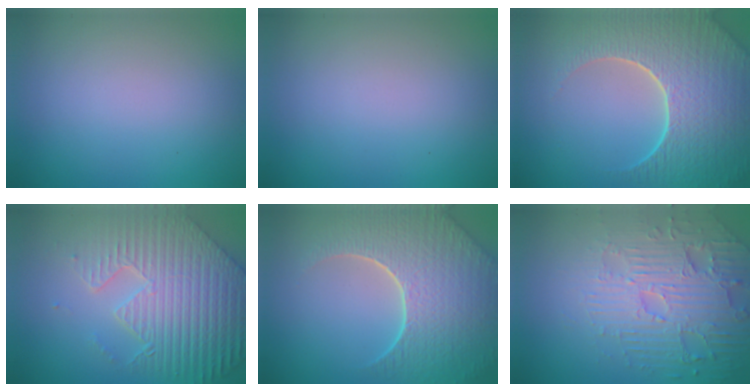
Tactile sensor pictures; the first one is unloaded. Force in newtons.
{"total": 0.0}
{"total": 9.0, "press": 6.2, "slide": 6.5}
{"total": 9.0, "press": 6.5, "slide": 6.3}
{"total": 8.7, "press": 6.2, "slide": 6.2}
{"total": 6.2, "press": 5.0, "slide": 3.7}